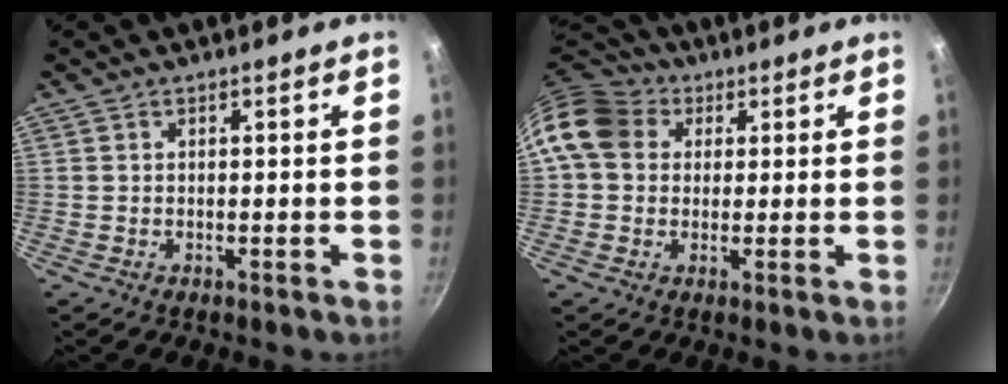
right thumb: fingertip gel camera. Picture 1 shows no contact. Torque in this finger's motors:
{"motor_torque": [-0.01, 0.47, 0.62, -0.54, 0.29]}